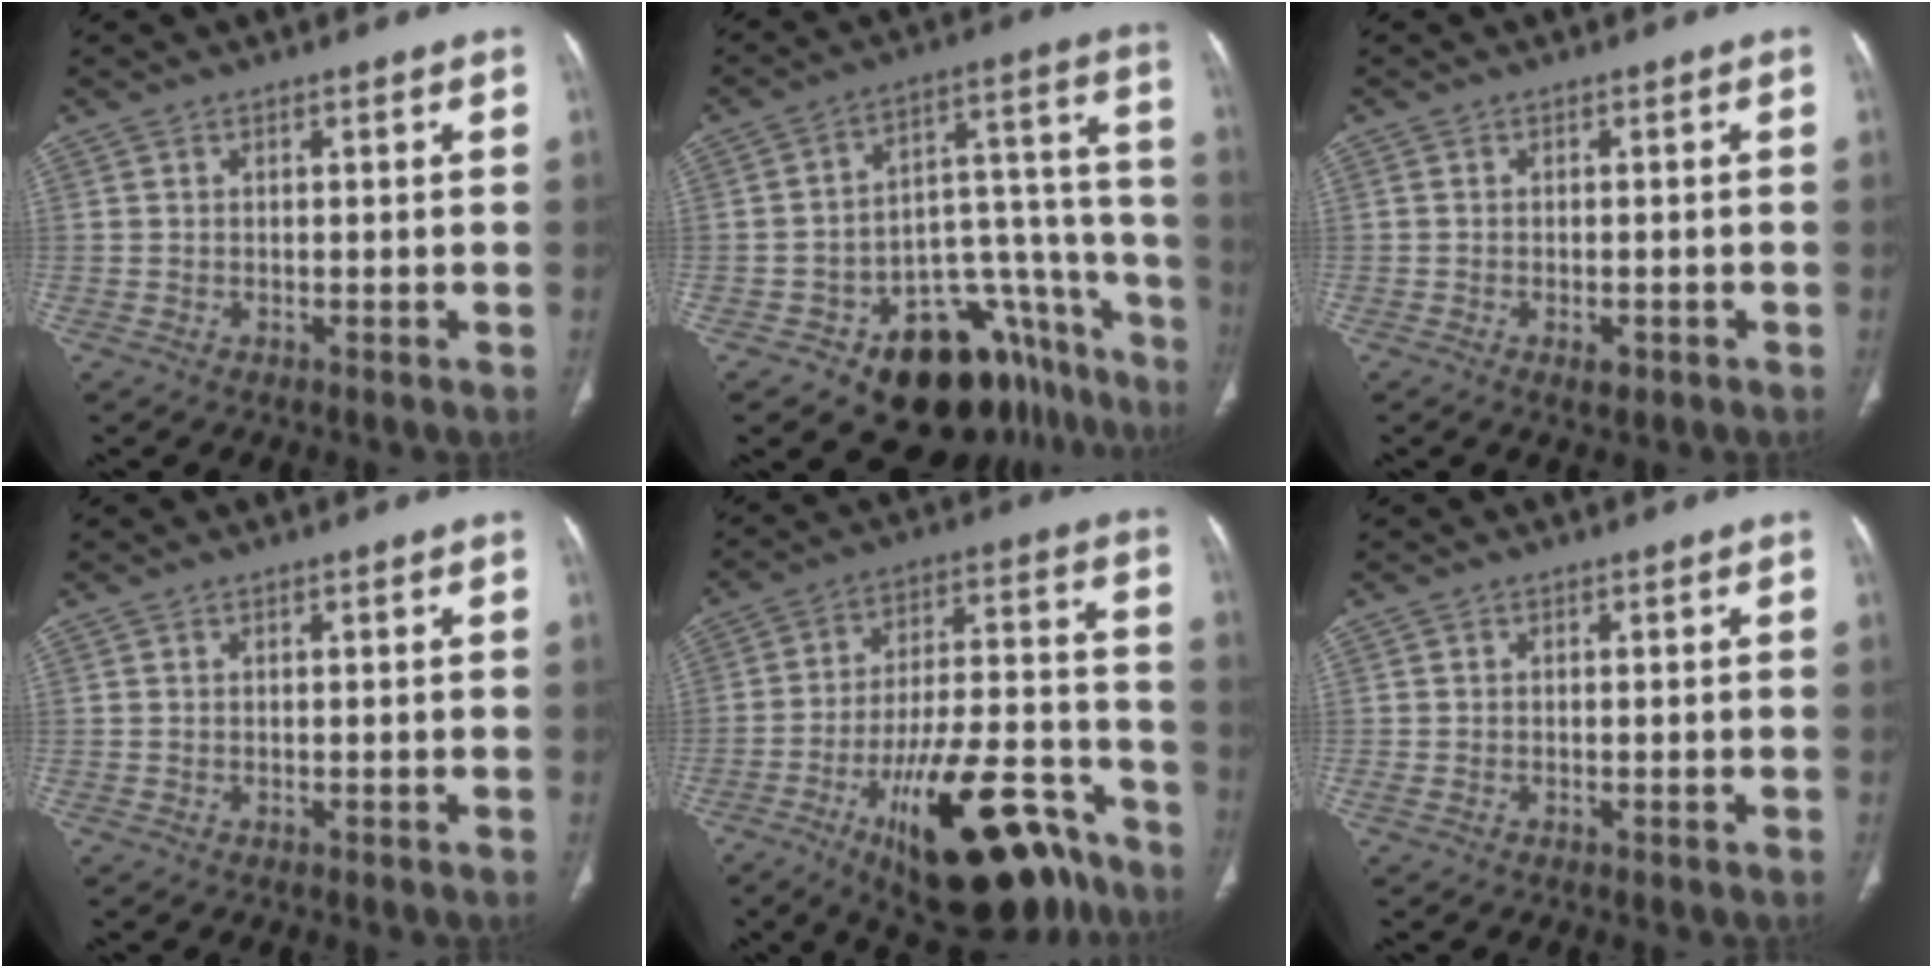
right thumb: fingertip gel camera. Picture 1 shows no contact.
{"total": 23.3, "force": [-13.6, 12.8, 14.0], "torque": [-0.088, 0.136, -0.175]}
{"total": 2.2, "force": [-1.0, 1.2, 1.5], "torque": [-0.020, 0.001, -0.011]}
{"total": 0.0}
{"total": 24.8, "force": [-15.0, 8.8, 17.7], "torque": [-0.223, 0.082, -0.230]}
{"total": 0.9, "force": [-0.3, 0.5, 0.7], "torque": [-0.020, -0.003, -0.006]}